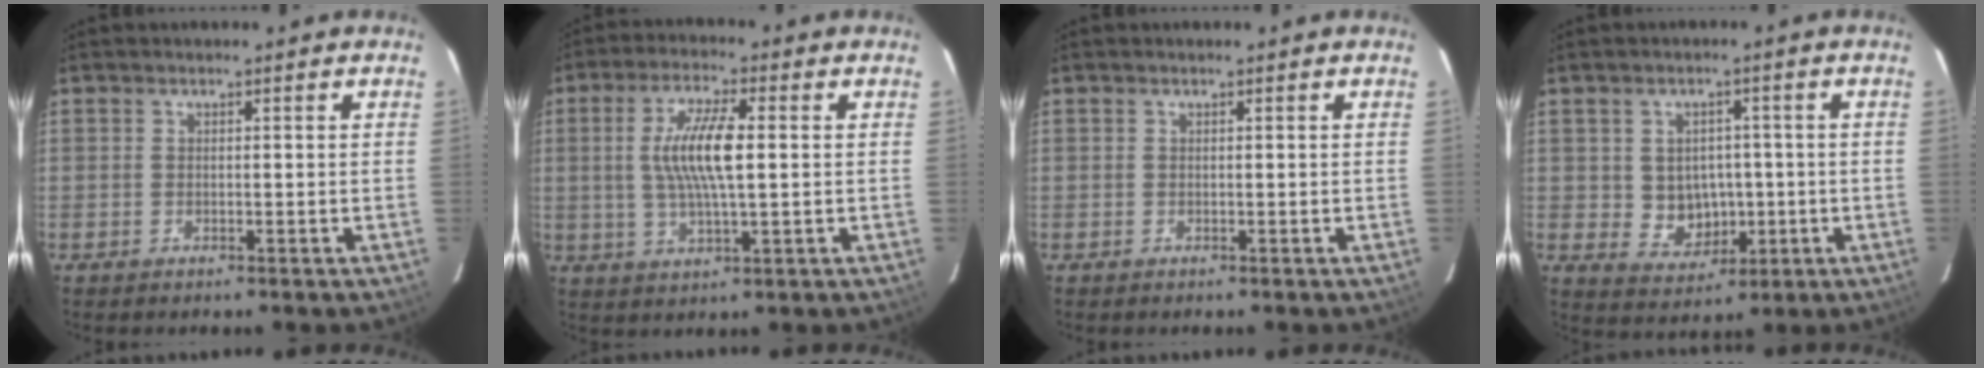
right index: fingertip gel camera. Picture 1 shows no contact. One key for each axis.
{"total": 9.7, "fx": 0.9, "fy": 2.0, "fz": 9.4, "tx": -0.183, "ty": 0.004, "tz": 0.019}
{"total": 0.0}
{"total": 6.7, "fx": -0.5, "fy": 6.0, "fz": 2.9, "tx": -0.061, "ty": 0.009, "tz": 0.012}